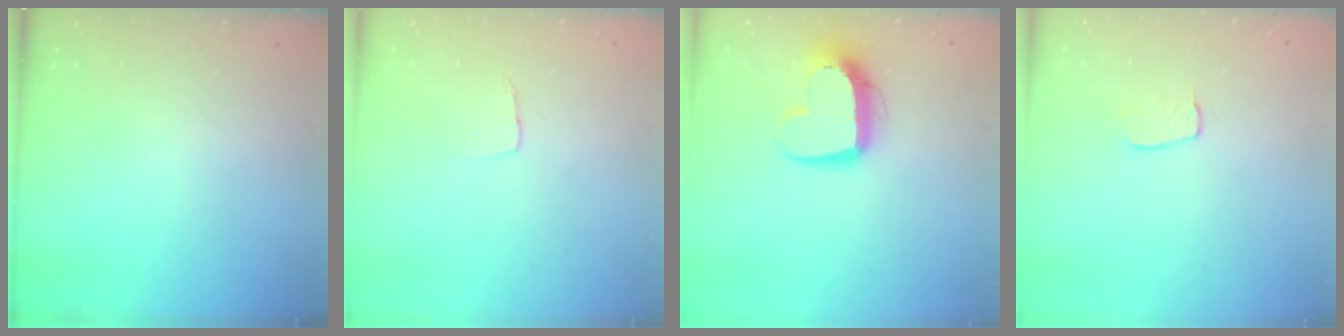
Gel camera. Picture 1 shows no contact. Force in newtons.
{"total": 3.8, "press": 3.8, "slide": 0.3}
{"total": 12.1, "press": 12.0, "slide": 1.2}
{"total": 4.7, "press": 4.7, "slide": 0.3}